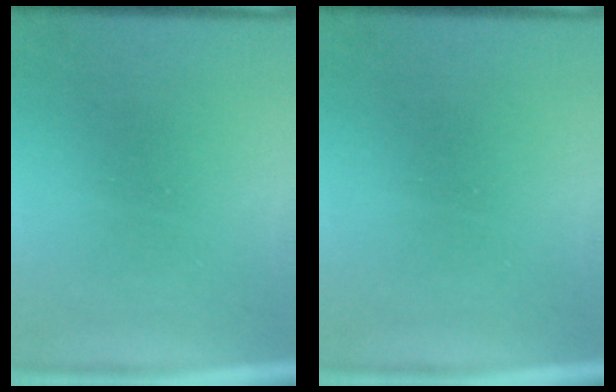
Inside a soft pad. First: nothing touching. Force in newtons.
{"total": 0.0}